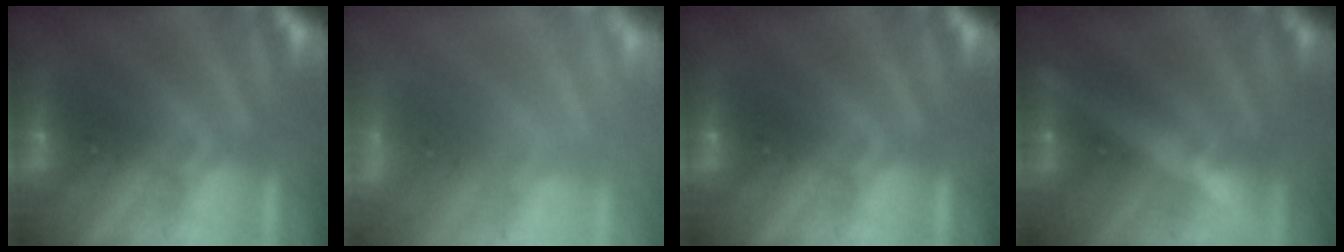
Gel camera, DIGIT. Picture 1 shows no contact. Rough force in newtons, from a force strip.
{"total": 8.0}
{"total": 0.0}
{"total": 2.5}